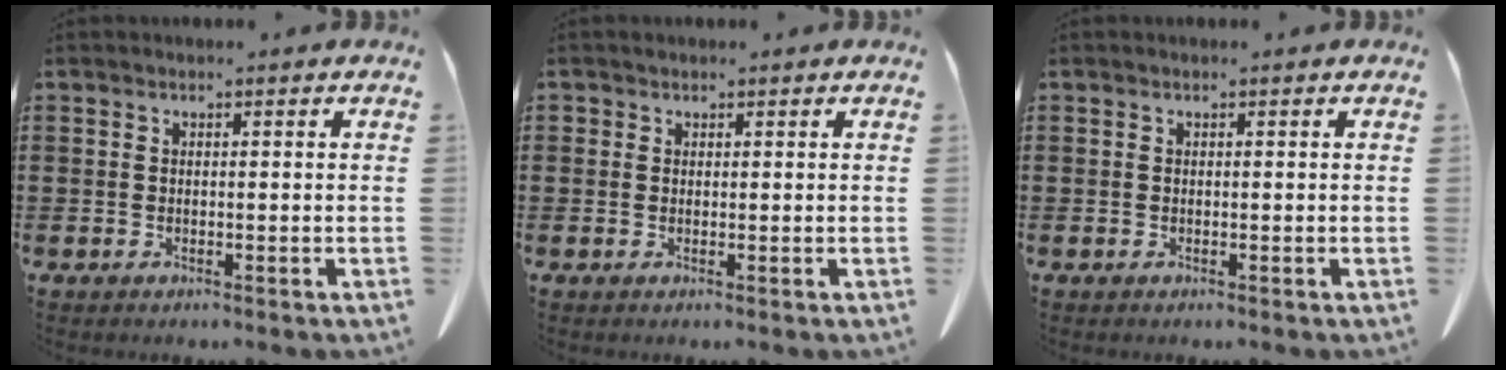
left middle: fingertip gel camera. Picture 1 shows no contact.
{"total": 0.6, "force": [0.3, 0.4, 0.1], "torque": [-0.003, 0.002, 0.007]}
{"total": 0.0}